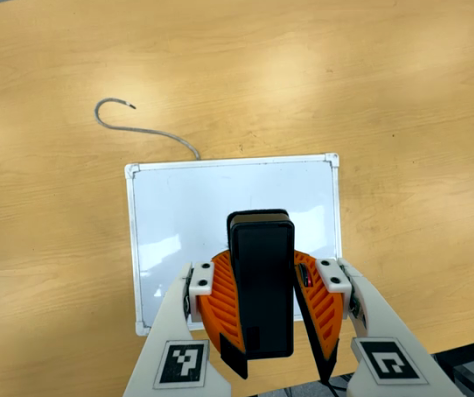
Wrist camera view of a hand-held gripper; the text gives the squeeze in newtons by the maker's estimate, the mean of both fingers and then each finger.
{"total": 10.8, "left": 10.6, "right": 11.0}